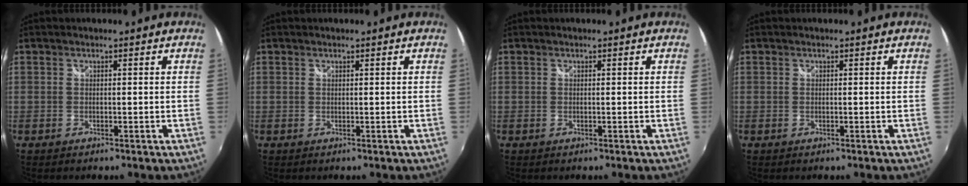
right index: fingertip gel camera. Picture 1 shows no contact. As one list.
[{"total": 0.0}, {"total": 0.0}, {"total": 0.0}]